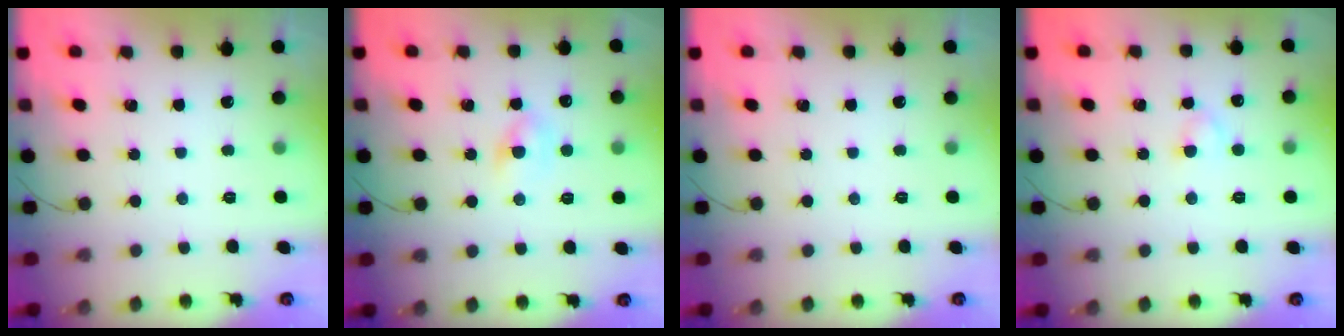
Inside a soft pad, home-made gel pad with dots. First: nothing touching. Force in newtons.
{"total": 3.3, "press": 3.1, "slide": 1.3}
{"total": 0.0}
{"total": 2.7, "press": 2.5, "slide": 1.2}